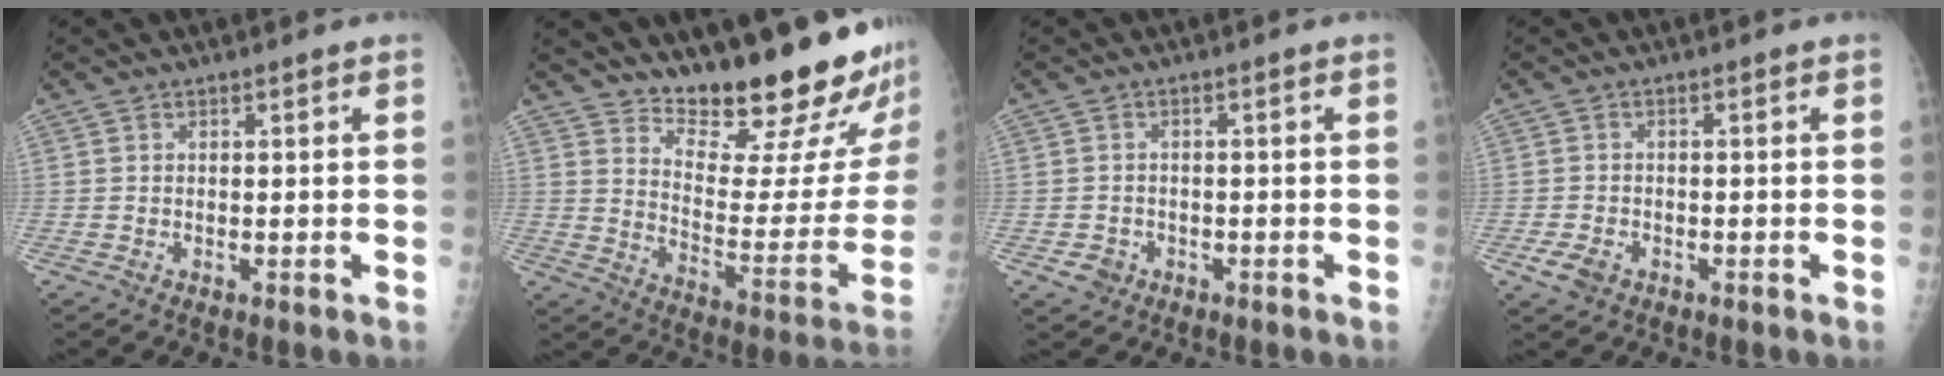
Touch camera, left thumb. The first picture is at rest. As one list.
[{"total": 22.0, "force": [19.1, 3.7, 10.2], "torque": [-0.115, -0.170, 0.264]}, {"total": 2.7, "force": [-1.3, 2.3, 0.5], "torque": [0.002, 0.009, -0.017]}, {"total": 3.4, "force": [-1.8, 2.3, 1.7], "torque": [-0.031, 0.003, -0.027]}]